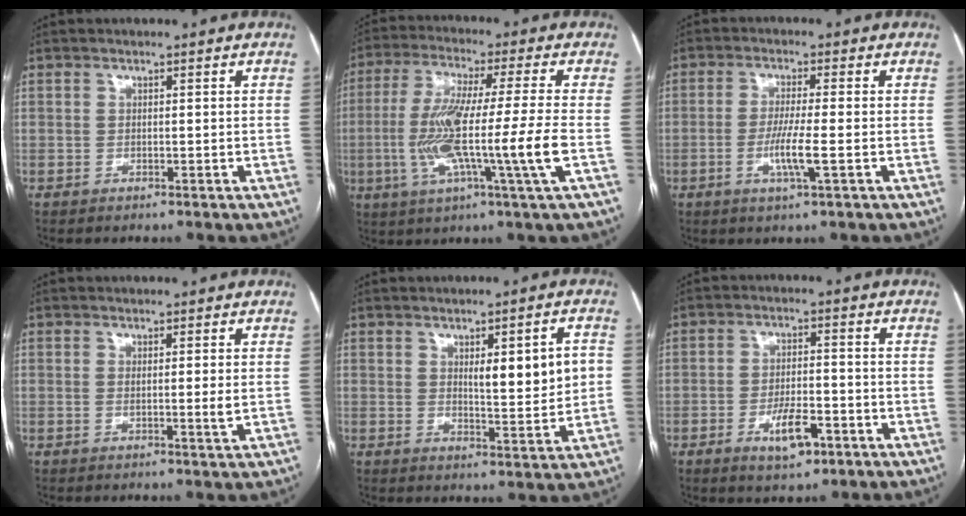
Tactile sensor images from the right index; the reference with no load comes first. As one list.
[{"total": 14.8, "force": [-2.6, -1.1, 14.5], "torque": [-0.280, -0.016, -0.057]}, {"total": 5.3, "force": [-1.4, -0.3, 5.1], "torque": [-0.102, -0.011, -0.029]}, {"total": 1.9, "force": [0.1, -0.3, 1.8], "torque": [-0.030, -0.005, 0.001]}, {"total": 7.8, "force": [1.5, 1.5, 7.5], "torque": [-0.106, -0.004, 0.025]}, {"total": 6.0, "force": [-2.9, 2.1, 4.9], "torque": [-0.085, -0.003, -0.044]}]